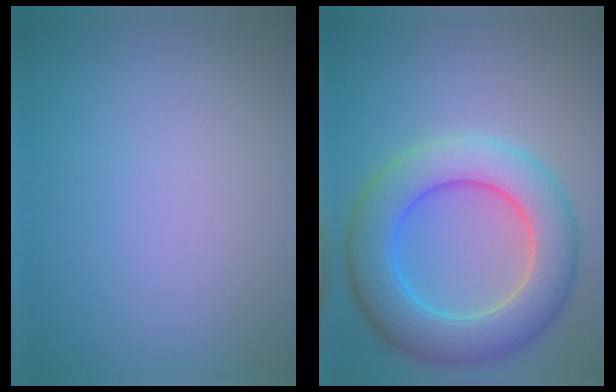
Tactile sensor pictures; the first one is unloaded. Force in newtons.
{"total": 8.1, "press": 8.1, "slide": 0.3}